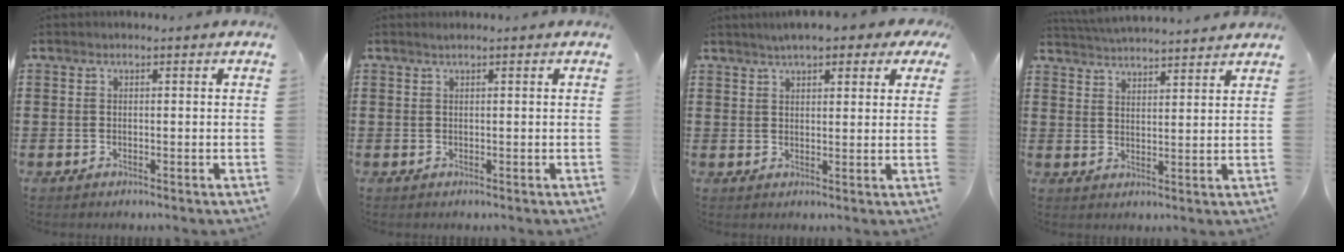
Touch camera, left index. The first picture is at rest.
{"total": 0.5, "force": [0.4, -0.1, 0.4], "torque": [-0.005, -0.002, 0.007]}
{"total": 4.9, "force": [3.9, 1.2, 2.6], "torque": [-0.054, 0.000, 0.069]}
{"total": 3.8, "force": [3.8, -0.2, 0.0], "torque": [-0.014, -0.020, 0.067]}